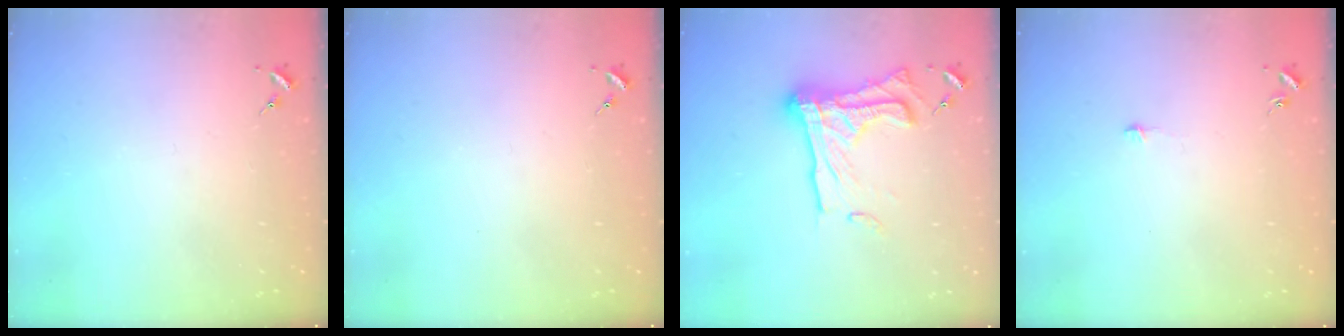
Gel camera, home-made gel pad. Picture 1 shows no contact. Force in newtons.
{"total": 0.0}
{"total": 20.0, "press": 19.9, "slide": 1.7}
{"total": 3.1, "press": 3.1, "slide": 0.3}